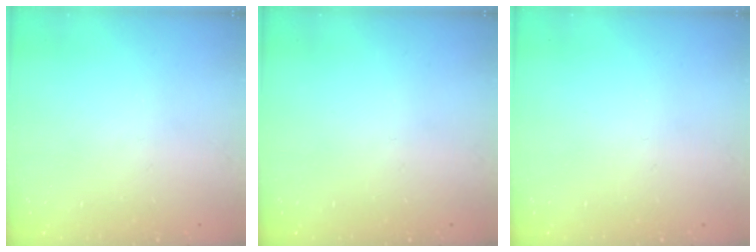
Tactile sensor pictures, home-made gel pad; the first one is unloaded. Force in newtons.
{"total": 0.0}
{"total": 0.0}